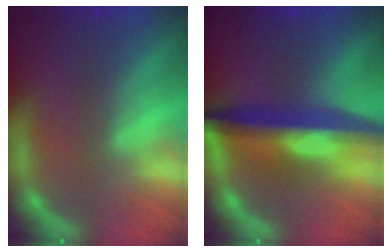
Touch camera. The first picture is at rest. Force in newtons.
{"total": 9.0}